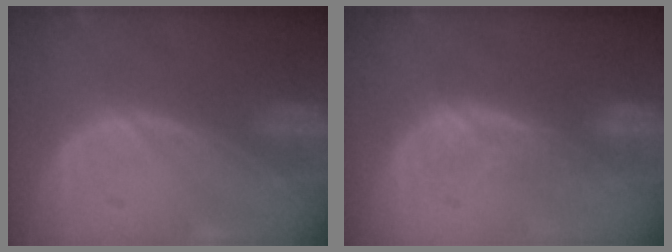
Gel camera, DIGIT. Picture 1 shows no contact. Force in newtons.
{"total": 4.5, "press": 4.2, "slide": 1.7}